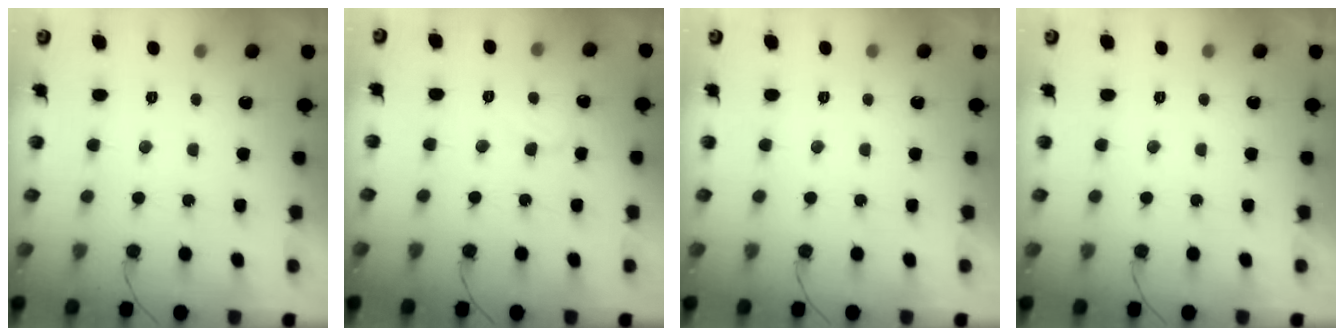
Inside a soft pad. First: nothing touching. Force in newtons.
{"total": 4.9, "press": 4.8, "slide": 0.3}
{"total": 1.8, "press": 1.7, "slide": 0.1}
{"total": 1.8, "press": 1.7, "slide": 0.1}